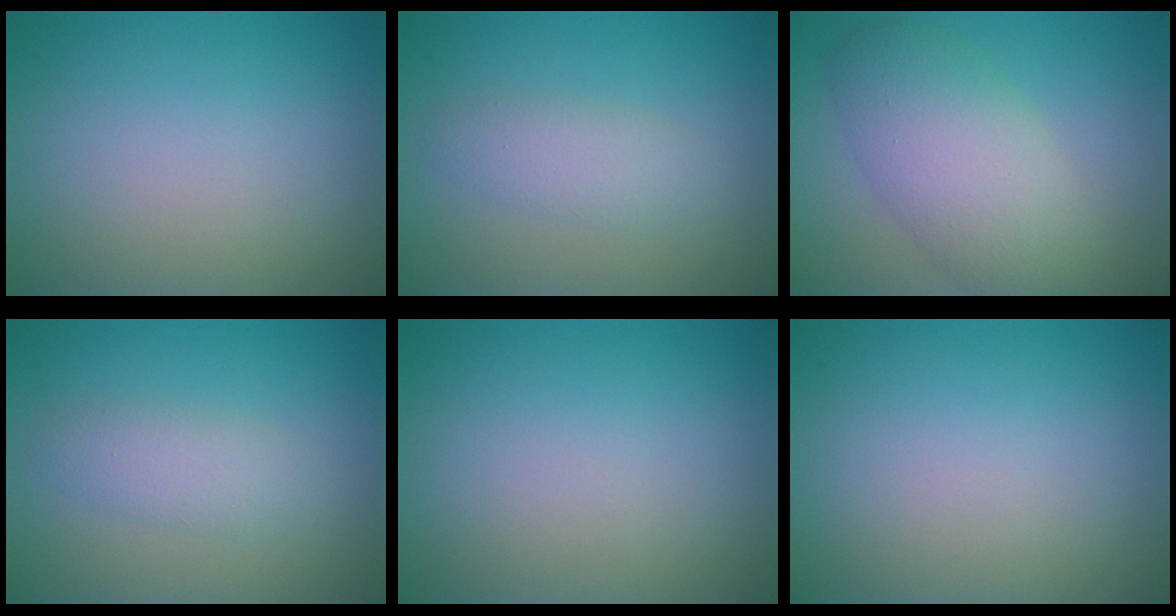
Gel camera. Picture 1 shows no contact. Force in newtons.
{"total": 2.4, "press": 2.4, "slide": 0.1}
{"total": 6.5, "press": 6.5, "slide": 0.3}
{"total": 2.4, "press": 2.4, "slide": 0.1}
{"total": 0.0}
{"total": 0.0}